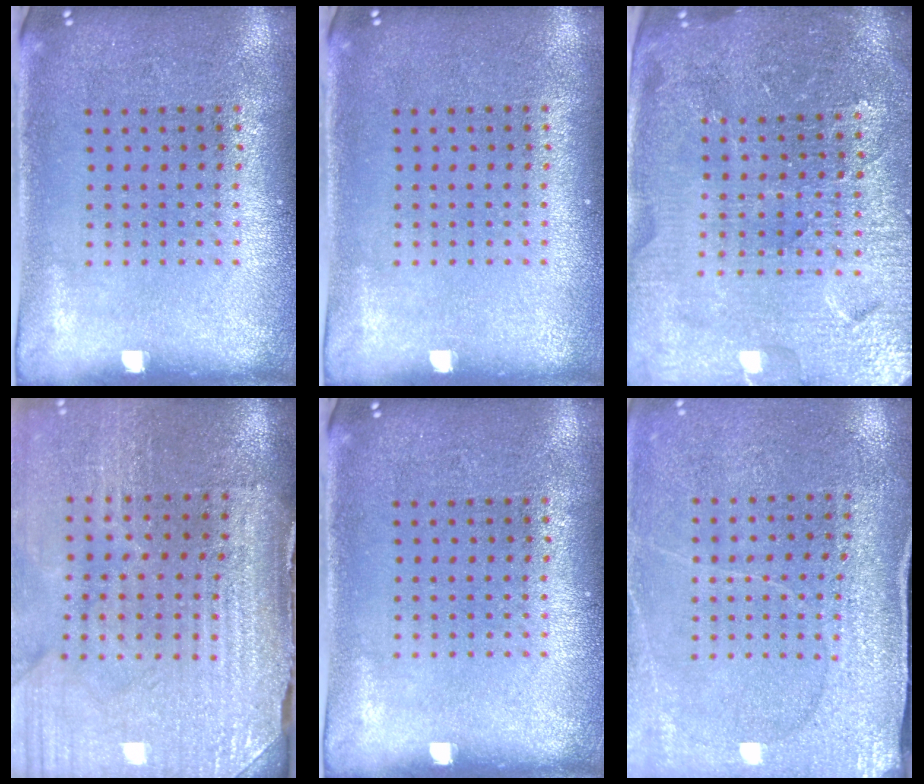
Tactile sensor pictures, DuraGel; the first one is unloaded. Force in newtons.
{"total": 0.0}
{"total": 4.8, "press": 4.5, "slide": 1.7}
{"total": 3.8, "press": 3.5, "slide": 1.4}
{"total": 0.0}
{"total": 3.0, "press": 3.0, "slide": 0.2}